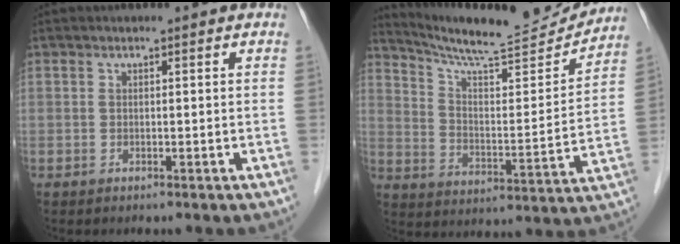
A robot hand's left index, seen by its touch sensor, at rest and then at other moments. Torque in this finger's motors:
{"motor_torque": [0.24, -0.41, 0.13, 0.04]}